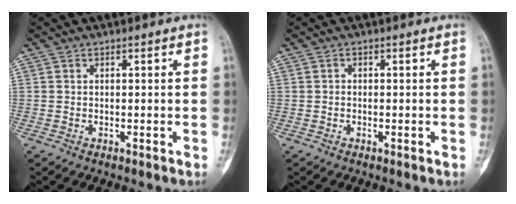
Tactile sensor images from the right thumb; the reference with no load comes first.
{"total": 0.6, "force": [-0.1, 0.5, 0.2], "torque": [-0.002, 0.002, -0.003]}